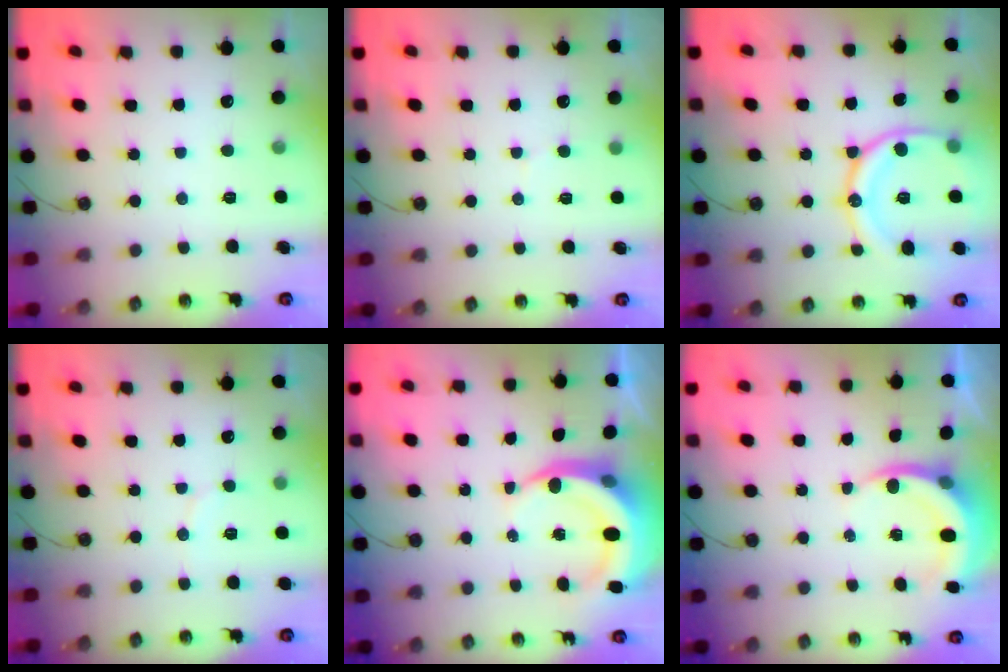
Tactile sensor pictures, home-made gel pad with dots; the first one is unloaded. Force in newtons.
{"total": 4.5, "press": 4.5, "slide": 0.4}
{"total": 17.7, "press": 17.6, "slide": 1.5}
{"total": 5.0, "press": 5.0, "slide": 0.4}
{"total": 8.9, "press": 8.8, "slide": 1.4}
{"total": 4.7, "press": 4.6, "slide": 0.3}